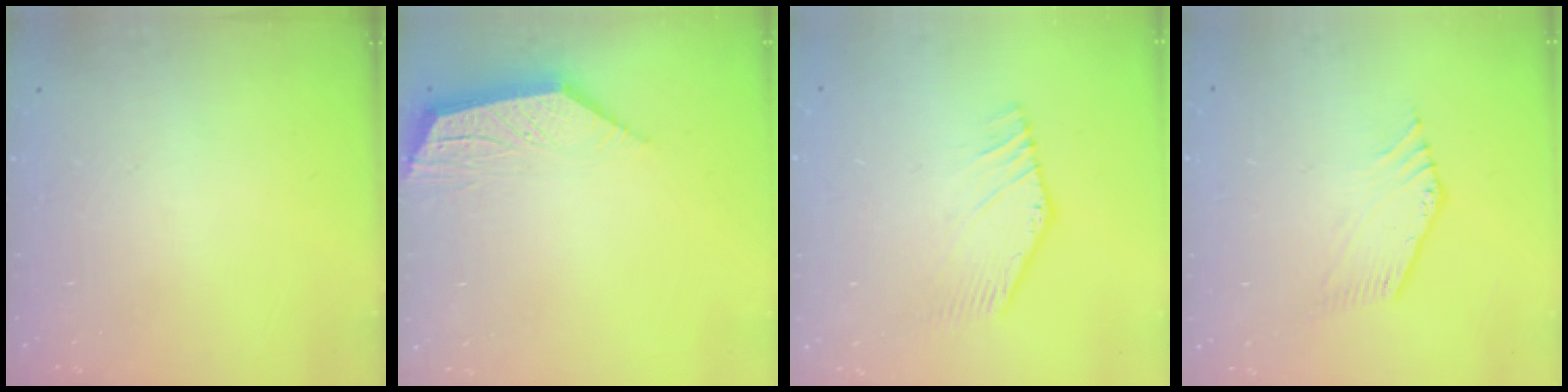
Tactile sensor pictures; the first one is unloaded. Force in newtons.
{"total": 5.5, "press": 5.4, "slide": 0.4}
{"total": 3.2, "press": 3.2, "slide": 0.2}
{"total": 2.7, "press": 2.6, "slide": 0.5}